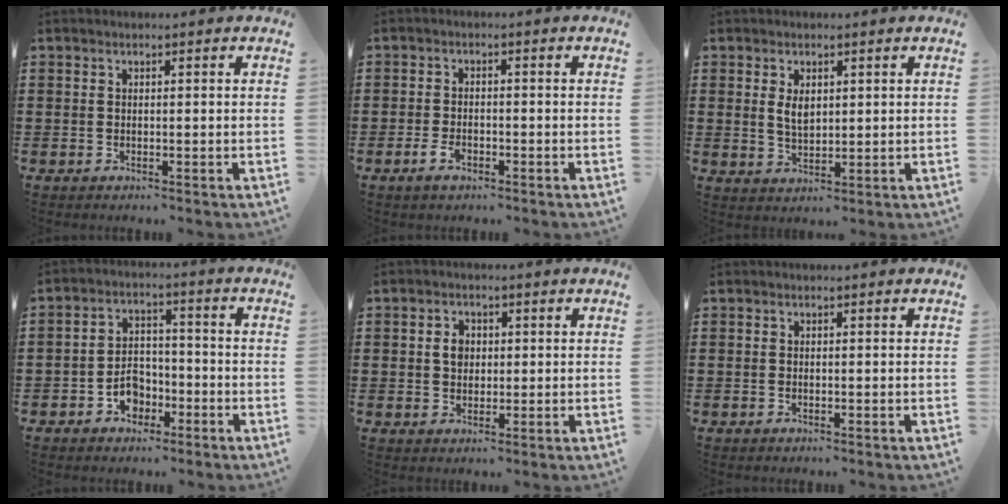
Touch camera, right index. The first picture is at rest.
{"total": 2.7, "force": [-1.3, 1.2, 2.0], "torque": [-0.045, -0.005, -0.026]}
{"total": 3.3, "force": [1.1, 1.8, 2.6], "torque": [-0.047, 0.003, 0.017]}
{"total": 4.8, "force": [-2.3, 3.3, 2.5], "torque": [-0.040, 0.003, -0.044]}
{"total": 2.8, "force": [0.3, 2.3, 1.7], "torque": [-0.039, 0.011, 0.004]}
{"total": 0.0}